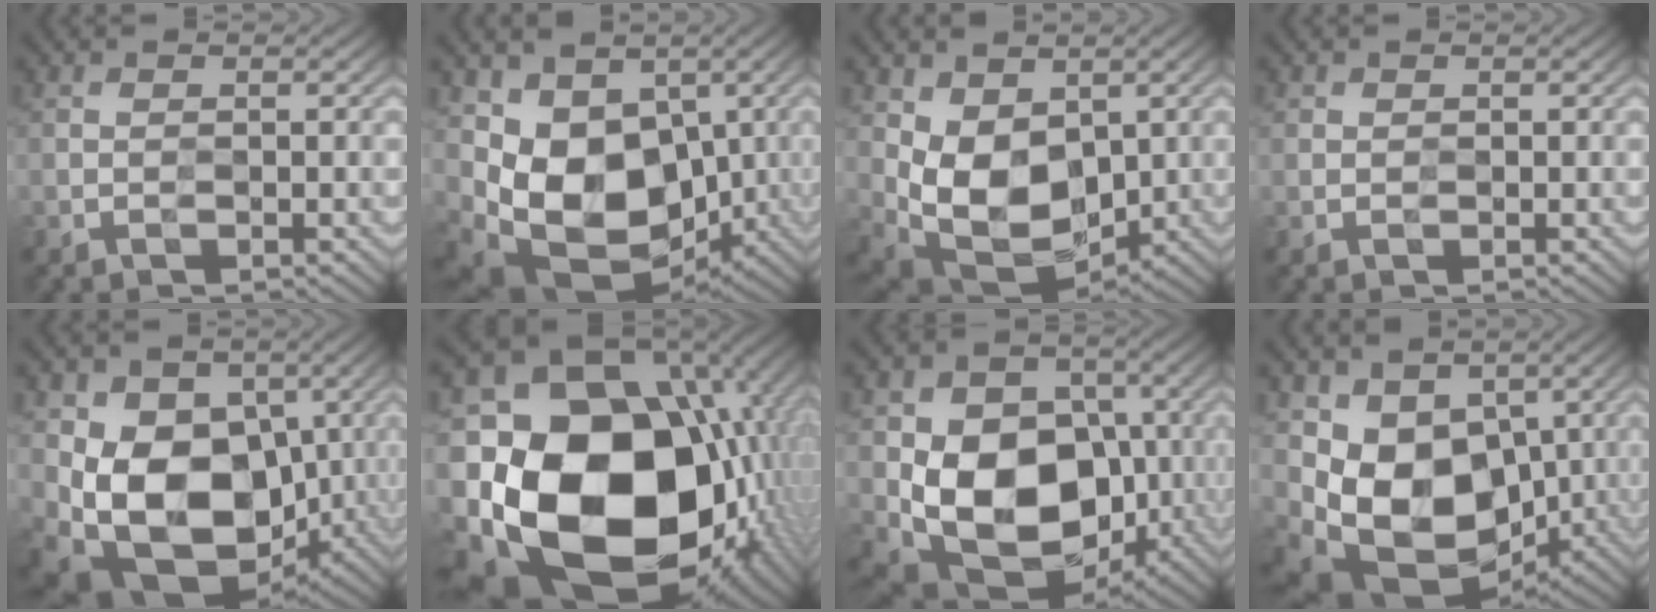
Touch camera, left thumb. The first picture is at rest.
{"total": 12.4, "force": [0.4, 9.2, 8.3], "torque": [-0.182, -0.044, 0.016]}
{"total": 9.1, "force": [1.2, 6.2, 6.6], "torque": [-0.142, -0.023, 0.027]}
{"total": 0.7, "force": [0.4, 0.6, 0.1], "torque": [0.000, -0.002, 0.008]}
{"total": 14.4, "force": [-1.2, 10.4, 9.9], "torque": [-0.184, -0.033, -0.014]}
{"total": 23.5, "force": [-4.5, 17.4, 15.2], "torque": [-0.339, -0.060, -0.041]}
{"total": 14.1, "force": [-2.1, 10.3, 9.4], "torque": [-0.165, -0.028, -0.039]}
{"total": 11.9, "force": [0.4, 8.9, 7.9], "torque": [-0.169, -0.048, 0.015]}